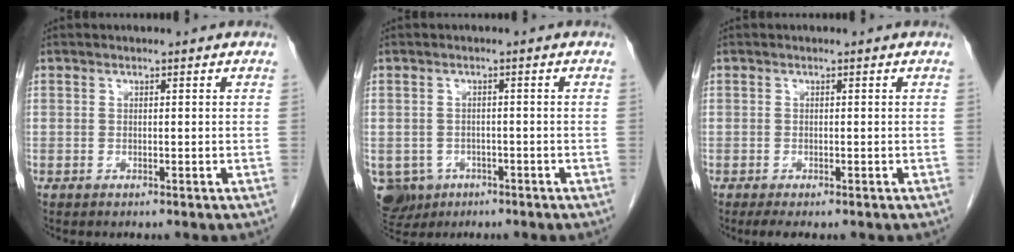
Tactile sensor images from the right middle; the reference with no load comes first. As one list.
[{"total": 7.8, "force": [-3.7, 6.6, 1.8], "torque": [-0.053, 0.003, -0.050]}, {"total": 2.4, "force": [-1.7, 0.7, 1.5], "torque": [-0.028, -0.009, -0.025]}]